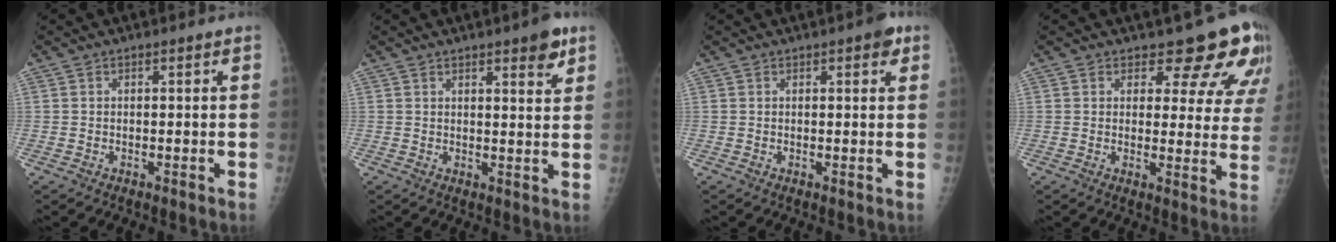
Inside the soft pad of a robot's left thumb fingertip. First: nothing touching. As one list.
[{"total": 5.2, "force": [3.2, 1.3, 4.0], "torque": [-0.044, -0.017, 0.038]}, {"total": 2.8, "force": [1.4, 1.0, 2.2], "torque": [-0.020, -0.001, 0.013]}, {"total": 11.4, "force": [9.4, 4.9, 4.2], "torque": [-0.002, -0.060, 0.088]}]